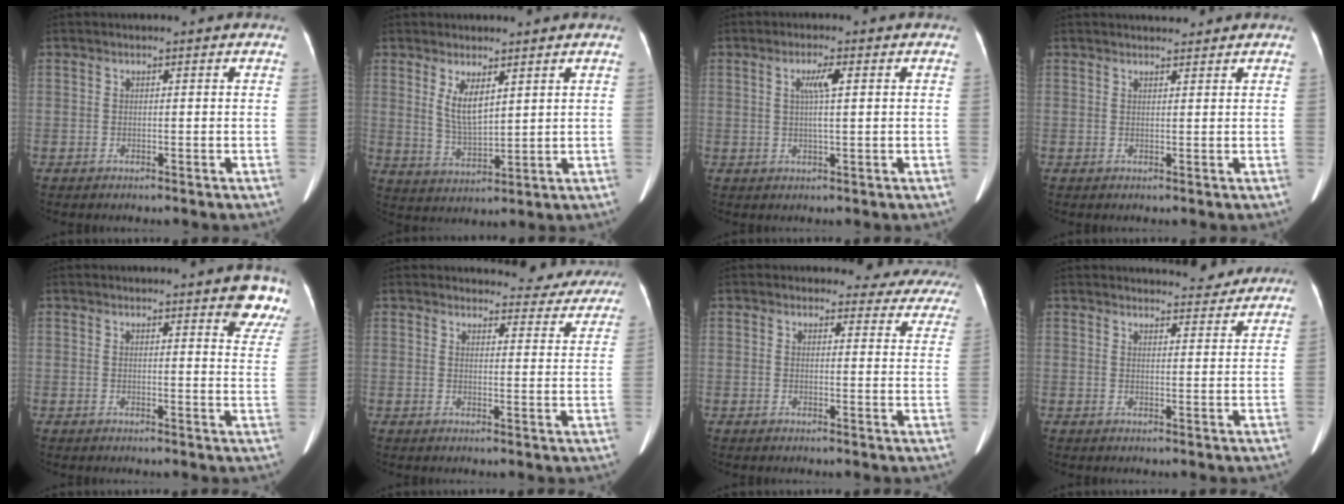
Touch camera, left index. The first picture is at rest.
{"total": 5.1, "force": [2.5, 1.6, 4.1], "torque": [-0.085, -0.010, 0.059]}
{"total": 3.4, "force": [0.8, 0.1, 3.3], "torque": [-0.060, 0.006, 0.013]}
{"total": 2.7, "force": [2.5, 0.7, 0.7], "torque": [-0.007, 0.014, 0.037]}
{"total": 7.2, "force": [6.1, 1.4, 3.6], "torque": [-0.020, -0.022, 0.046]}
{"total": 11.6, "force": [11.1, 3.2, 1.2], "torque": [0.022, -0.030, 0.103]}
{"total": 12.3, "force": [11.5, 4.4, 0.7], "torque": [0.040, -0.045, 0.088]}
{"total": 7.2, "force": [6.9, 1.5, 1.3], "torque": [-0.006, -0.005, 0.073]}